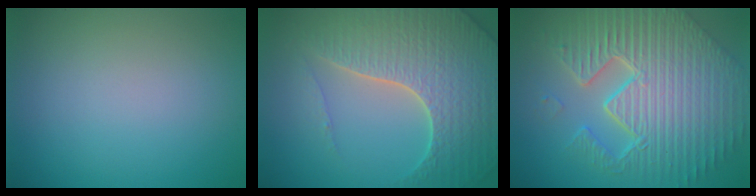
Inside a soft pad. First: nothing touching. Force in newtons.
{"total": 7.1, "press": 6.9, "slide": 1.7}
{"total": 11.4, "press": 7.4, "slide": 8.7}